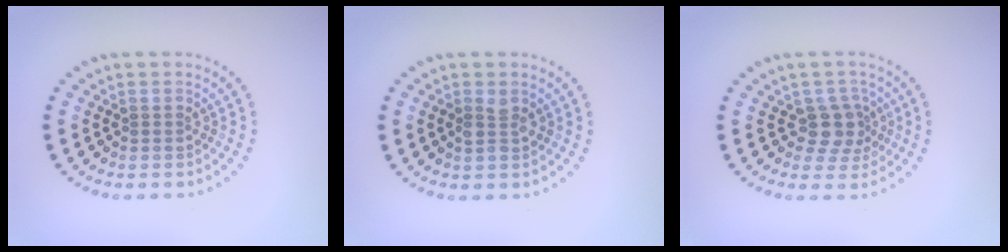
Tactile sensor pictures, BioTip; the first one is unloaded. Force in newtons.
{"total": 1.2, "press": 1.2, "slide": 0.2}
{"total": 2.8, "press": 2.3, "slide": 1.7}